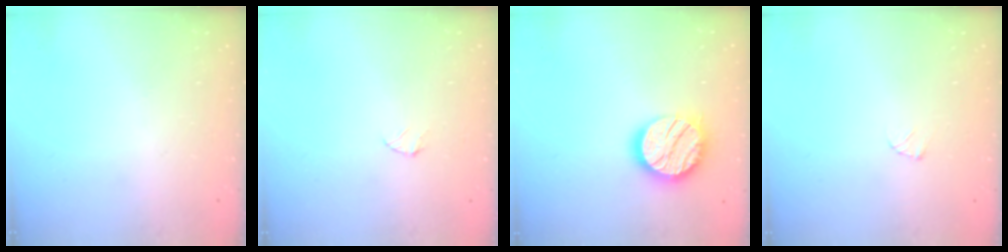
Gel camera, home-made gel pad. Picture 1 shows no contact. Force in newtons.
{"total": 3.4, "press": 3.4, "slide": 0.4}
{"total": 17.1, "press": 17.1, "slide": 1.3}
{"total": 2.7, "press": 2.7, "slide": 0.3}